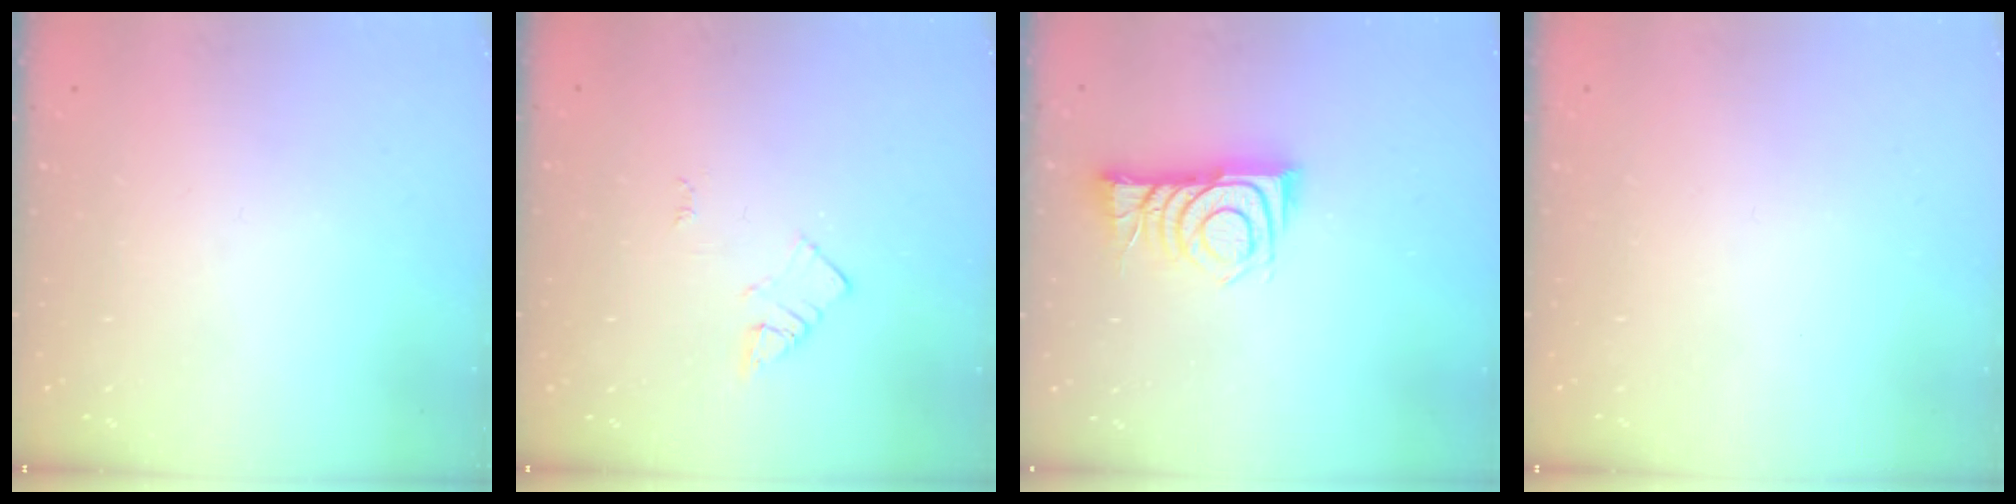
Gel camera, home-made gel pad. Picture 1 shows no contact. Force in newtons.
{"total": 2.1, "press": 2.1, "slide": 0.3}
{"total": 9.9, "press": 9.9, "slide": 0.4}
{"total": 1.7, "press": 1.7, "slide": 0.1}